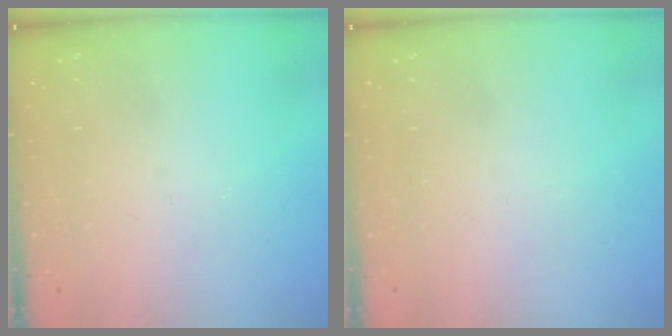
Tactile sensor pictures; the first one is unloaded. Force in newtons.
{"total": 1.7, "press": 1.7, "slide": 0.1}